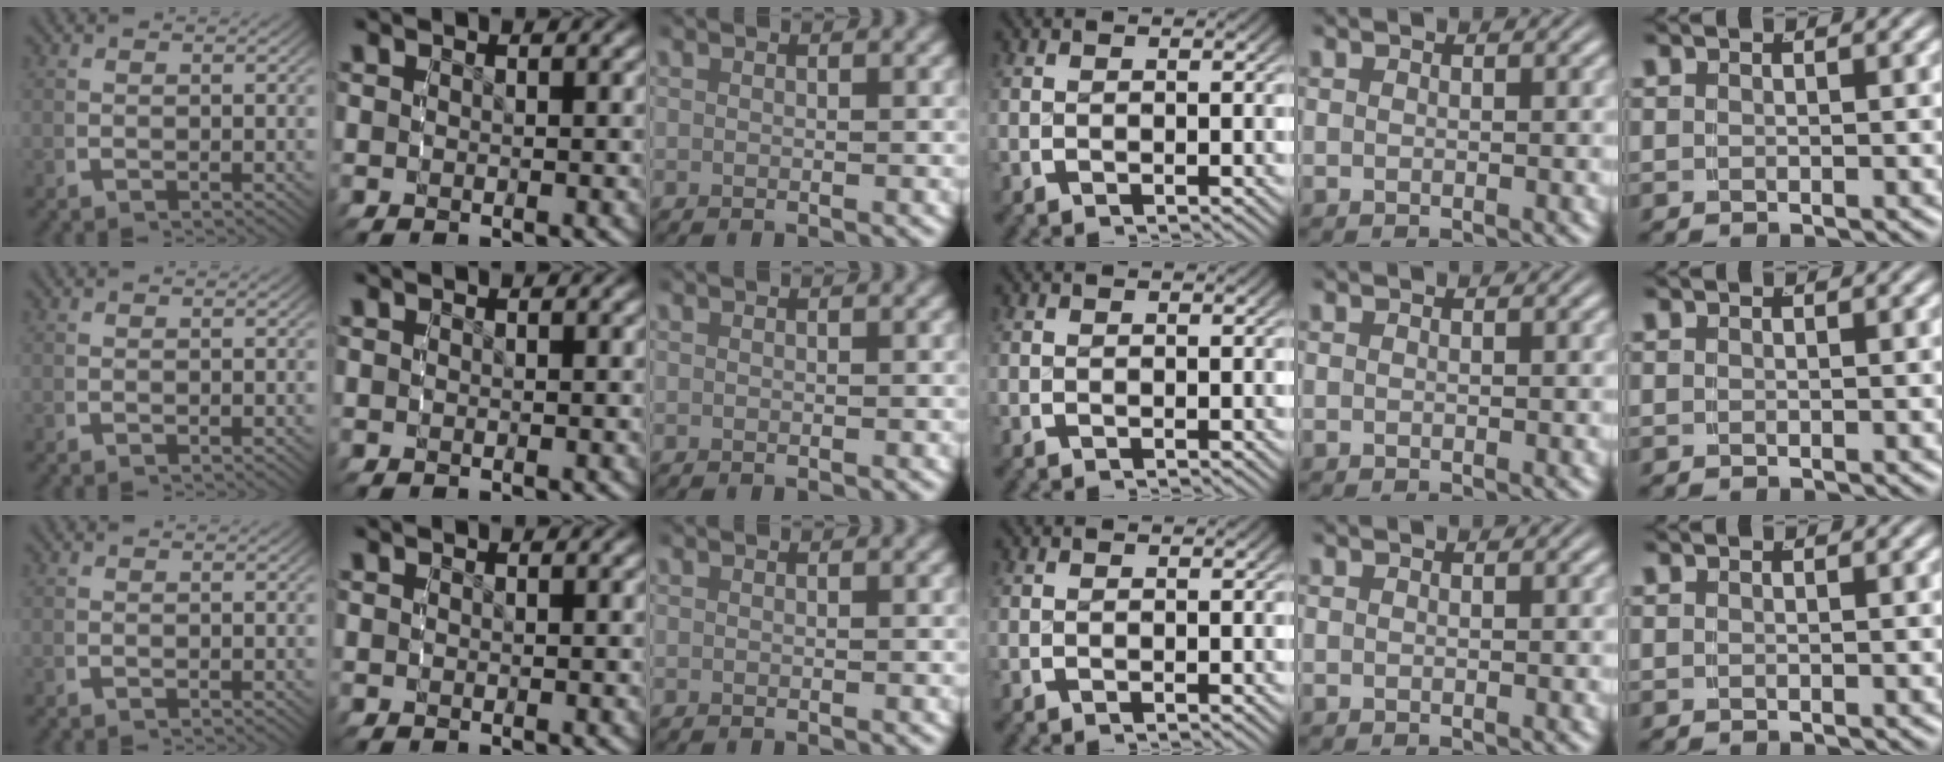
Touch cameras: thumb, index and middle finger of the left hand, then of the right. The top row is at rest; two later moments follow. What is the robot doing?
{"motion": "reach", "object": "shoes"}